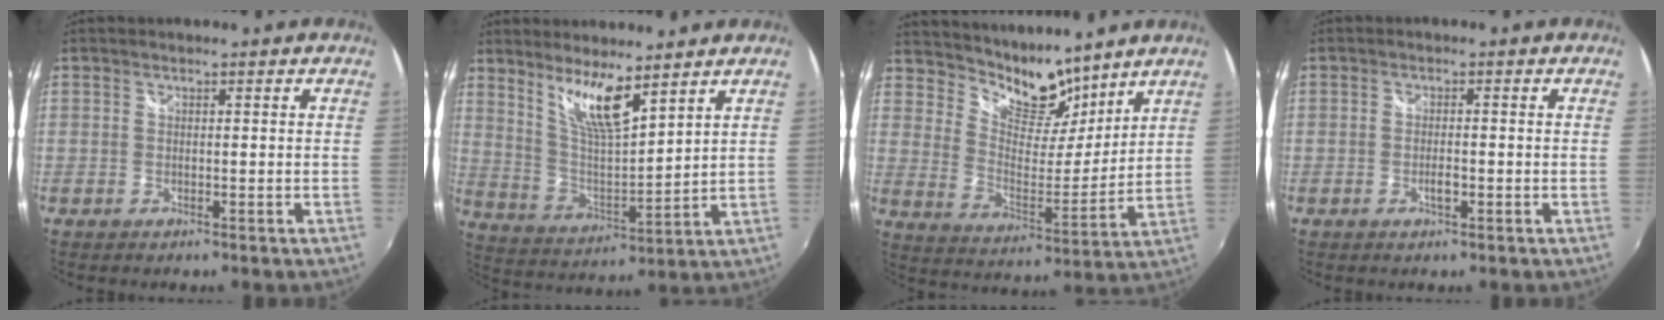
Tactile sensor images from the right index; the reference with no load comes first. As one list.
[{"total": 9.9, "force": [7.0, 1.6, 6.9], "torque": [-0.124, -0.011, 0.140]}, {"total": 12.3, "force": [10.5, 4.8, 4.4], "torque": [-0.079, -0.012, 0.184]}, {"total": 2.1, "force": [-0.8, 0.7, 1.9], "torque": [-0.034, -0.002, -0.014]}]